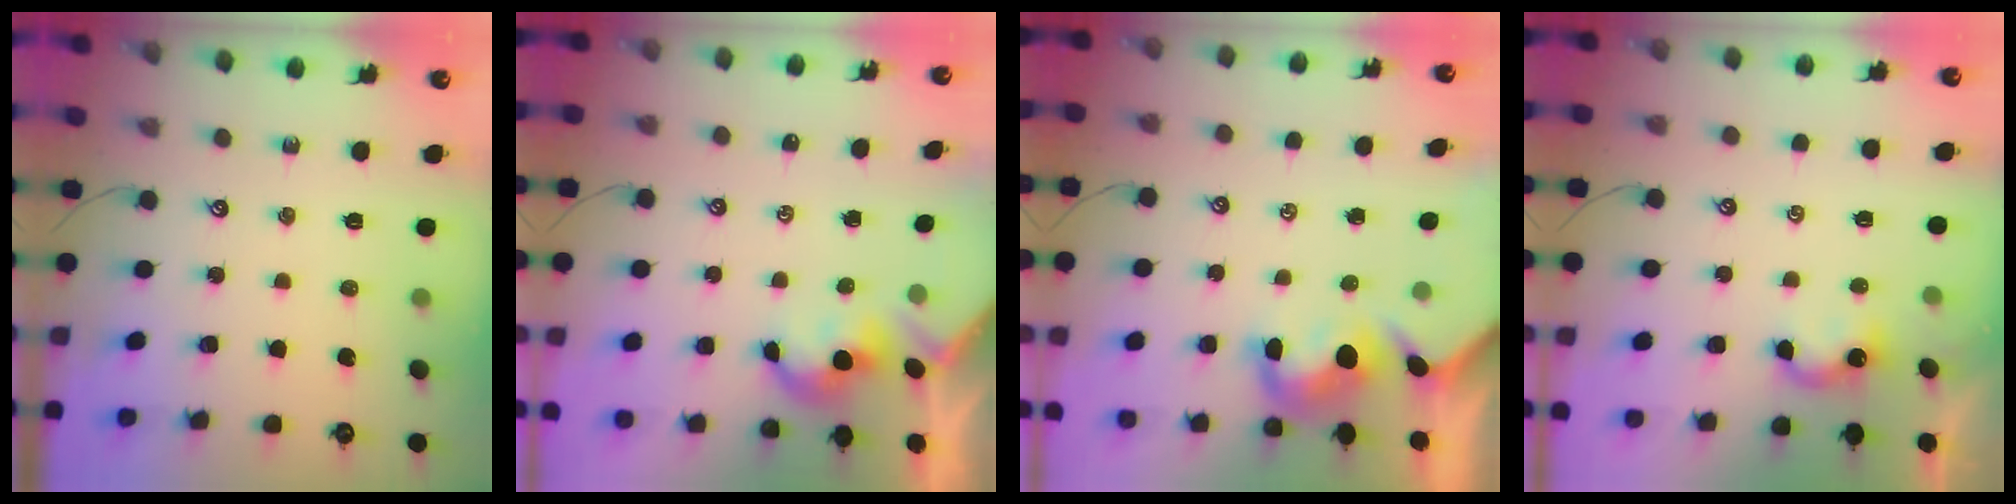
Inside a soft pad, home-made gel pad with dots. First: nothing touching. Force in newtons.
{"total": 2.0, "press": 1.9, "slide": 0.4}
{"total": 3.0, "press": 2.8, "slide": 1.0}
{"total": 1.8, "press": 1.8, "slide": 0.3}